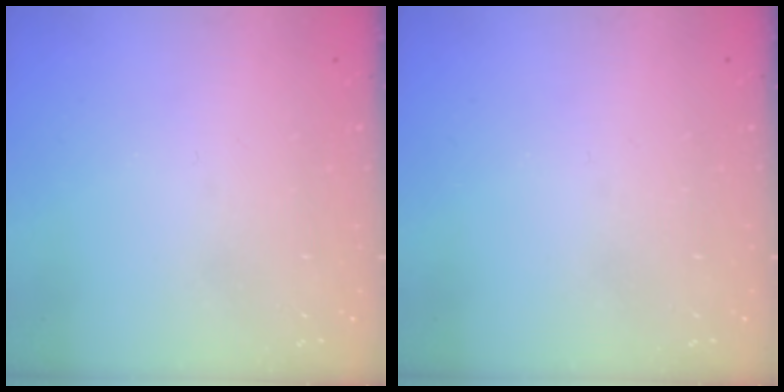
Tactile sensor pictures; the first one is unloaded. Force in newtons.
{"total": 0.0}